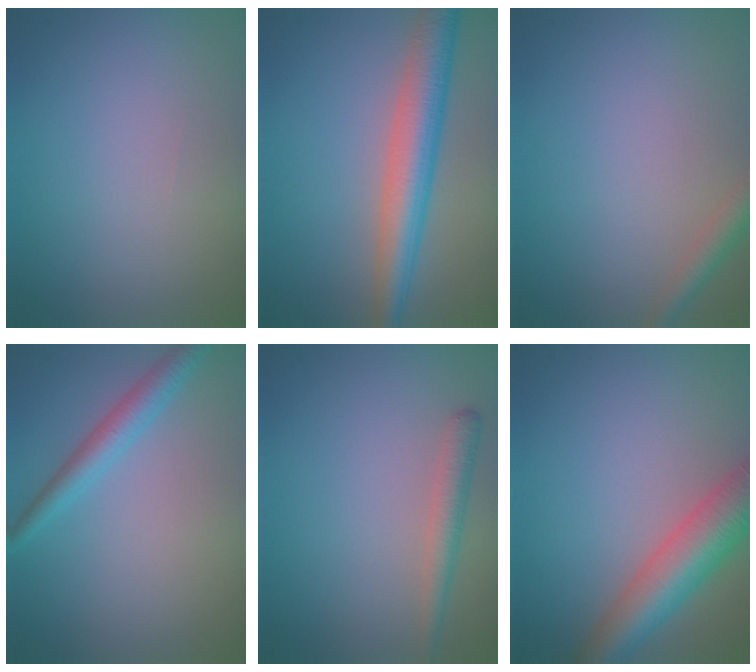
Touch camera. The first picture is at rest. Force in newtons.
{"total": 5.6, "press": 5.6, "slide": 0.1}
{"total": 1.9, "press": 1.9, "slide": 0.1}
{"total": 2.6, "press": 2.6, "slide": 0.1}
{"total": 1.9, "press": 1.9, "slide": 0.1}
{"total": 6.7, "press": 6.7, "slide": 0.3}